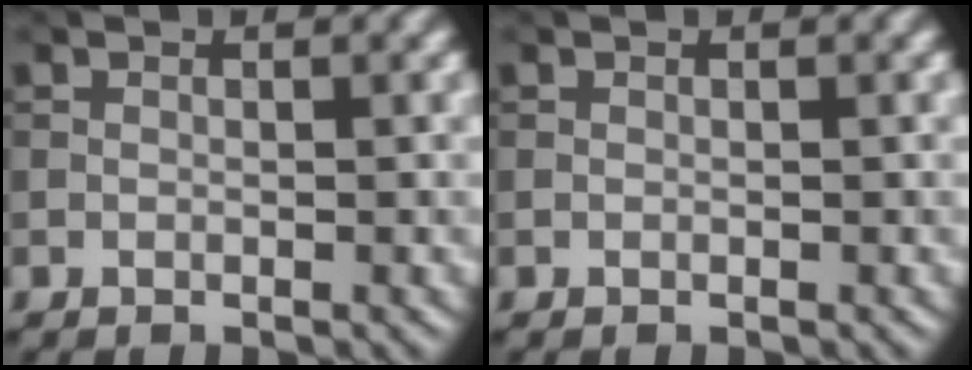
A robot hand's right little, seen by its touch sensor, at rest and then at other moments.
{"total": 0.0}